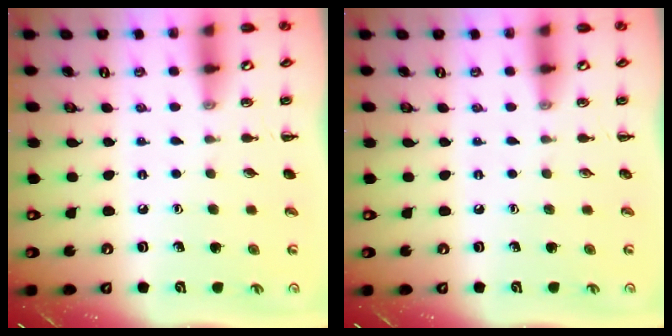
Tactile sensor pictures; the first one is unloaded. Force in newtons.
{"total": 0.0}